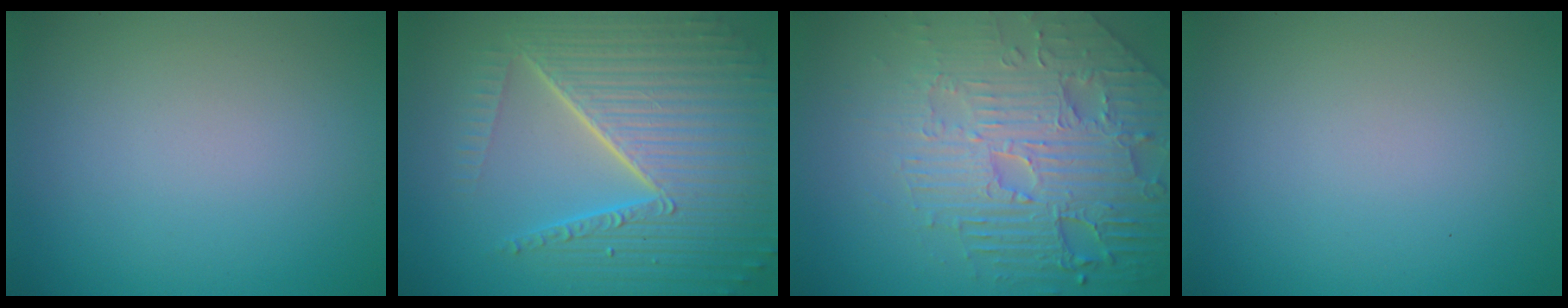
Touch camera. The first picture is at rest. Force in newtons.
{"total": 10.0, "press": 6.4, "slide": 7.8}
{"total": 7.3, "press": 5.9, "slide": 4.4}
{"total": 0.0}